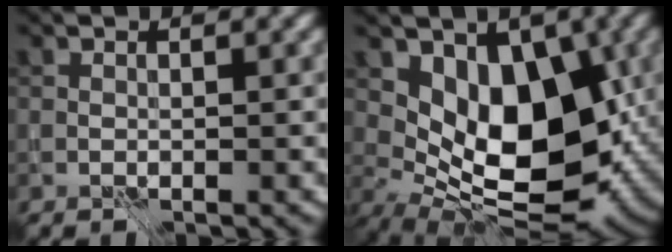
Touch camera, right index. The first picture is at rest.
{"total": 10.2, "force": [1.2, 6.1, 8.1], "torque": [-0.115, -0.019, 0.021]}